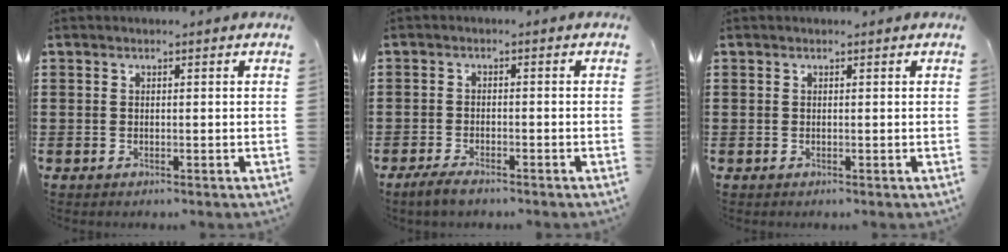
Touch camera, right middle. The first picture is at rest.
{"total": 2.2, "force": [-1.7, 0.6, 1.3], "torque": [-0.038, -0.002, -0.036]}
{"total": 0.0}